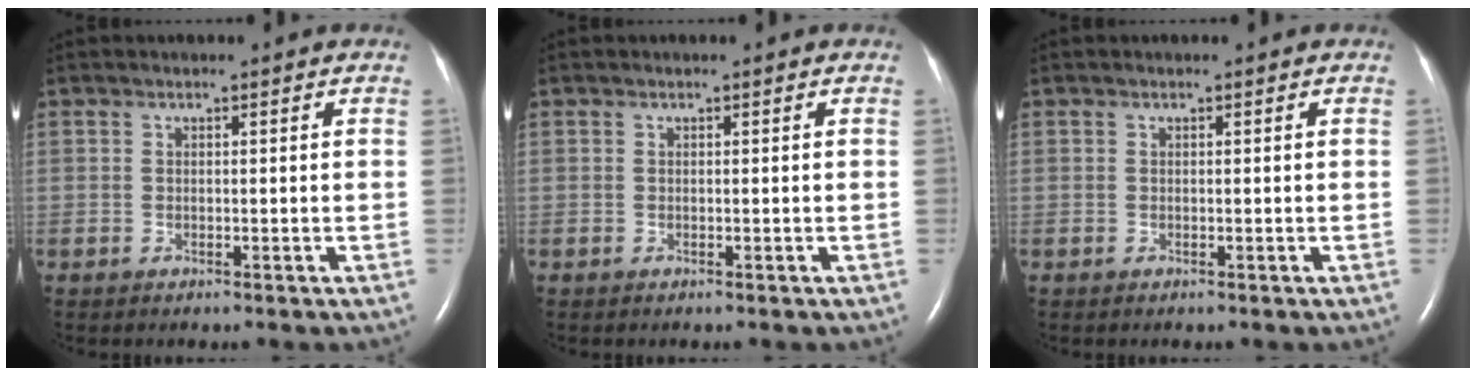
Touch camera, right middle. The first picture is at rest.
{"total": 0.0}
{"total": 0.0}